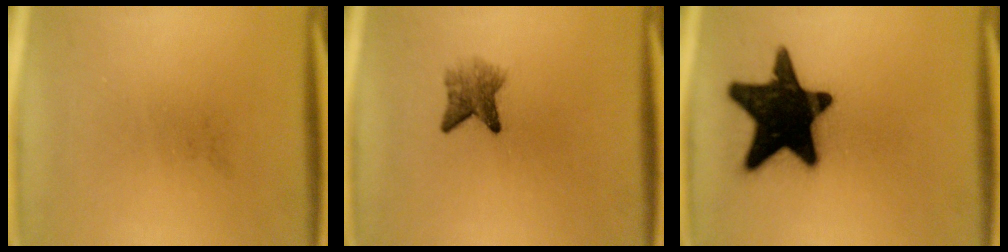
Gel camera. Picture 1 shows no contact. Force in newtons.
{"total": 3.6}
{"total": 20.1}